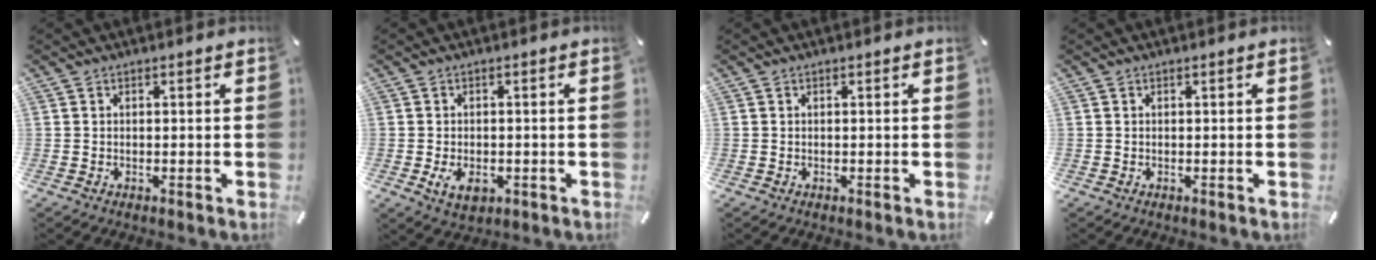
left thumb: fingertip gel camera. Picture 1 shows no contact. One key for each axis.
{"total": 4.1, "fx": -1.2, "fy": 2.7, "fz": 2.8, "tx": -0.052, "ty": -0.001, "tz": -0.024}
{"total": 0.0}
{"total": 0.0}